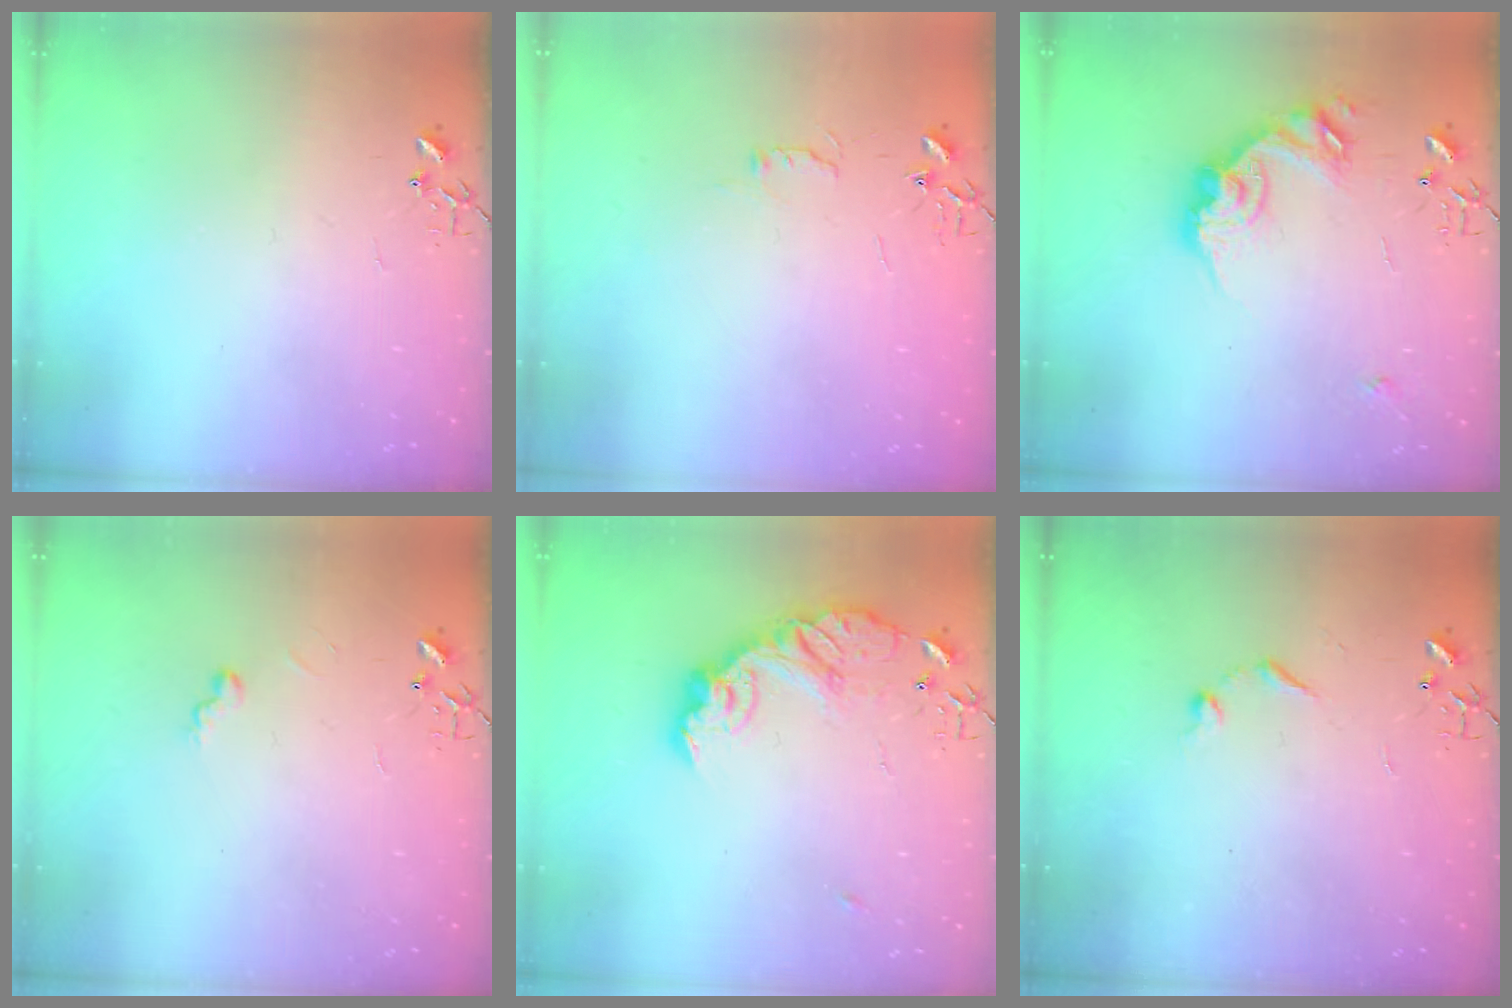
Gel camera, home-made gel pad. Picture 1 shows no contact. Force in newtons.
{"total": 4.4, "press": 4.4, "slide": 0.6}
{"total": 16.0, "press": 16.0, "slide": 0.3}
{"total": 5.9, "press": 5.8, "slide": 0.6}
{"total": 15.7, "press": 15.7, "slide": 1.0}
{"total": 7.1, "press": 7.1, "slide": 0.8}